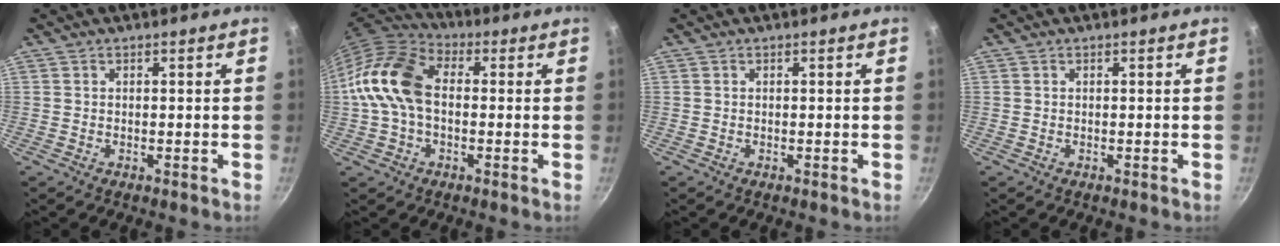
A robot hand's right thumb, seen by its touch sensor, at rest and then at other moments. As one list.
[{"total": 13.2, "force": [-0.1, 9.0, 9.6], "torque": [-0.166, 0.035, -0.022]}, {"total": 0.0}, {"total": 0.0}]